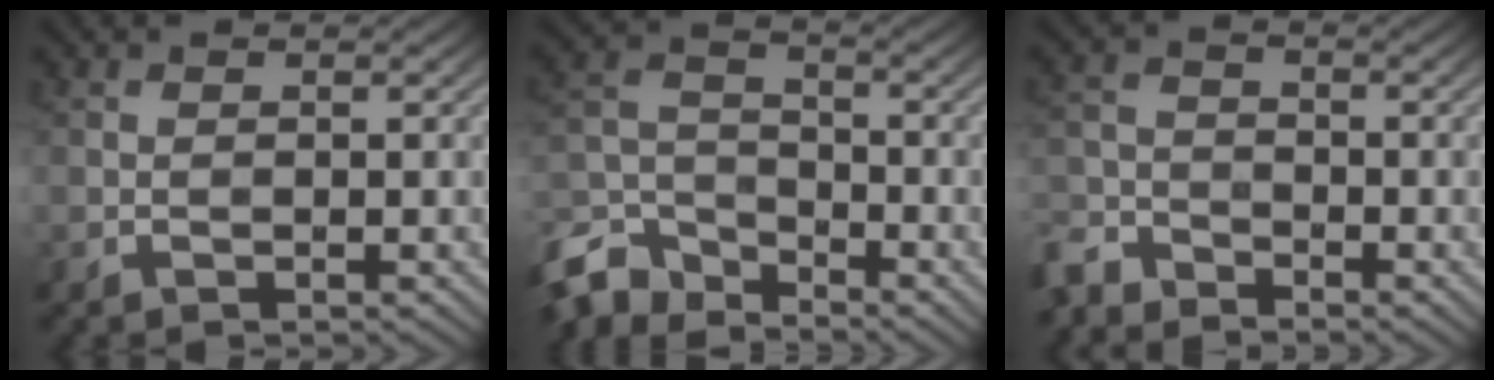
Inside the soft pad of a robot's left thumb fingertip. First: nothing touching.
{"total": 8.7, "force": [-6.9, 4.0, 3.5], "torque": [-0.086, -0.010, -0.156]}
{"total": 5.0, "force": [-4.4, 1.9, 1.3], "torque": [-0.032, -0.011, -0.108]}